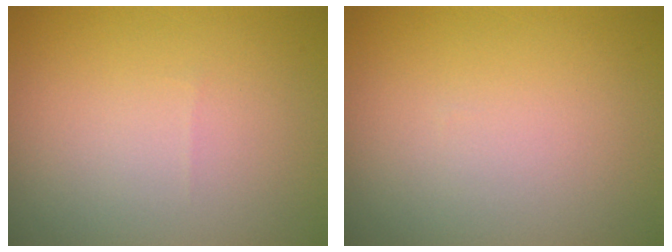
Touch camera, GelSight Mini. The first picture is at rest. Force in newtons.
{"total": 0.0}